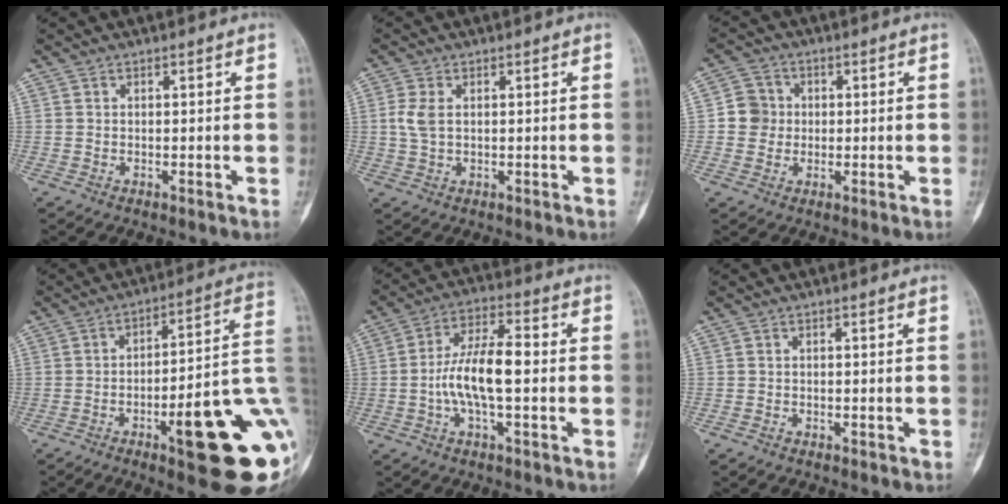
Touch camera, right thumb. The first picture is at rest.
{"total": 3.7, "force": [0.4, 2.3, 2.9], "torque": [-0.068, 0.003, 0.006]}
{"total": 5.2, "force": [-0.1, 5.0, 1.4], "torque": [0.004, 0.009, -0.011]}
{"total": 23.3, "force": [-7.0, 5.5, 21.6], "torque": [-0.219, 0.031, -0.088]}
{"total": 11.0, "force": [-1.5, 4.0, 10.2], "torque": [-0.196, 0.031, -0.032]}
{"total": 0.9, "force": [-0.6, 0.6, 0.2], "torque": [0.001, 0.003, -0.014]}